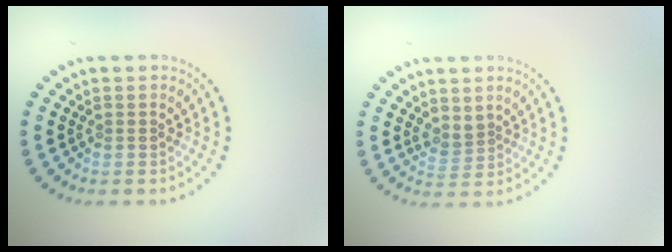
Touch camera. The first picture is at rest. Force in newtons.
{"total": 1.7, "press": 1.2, "slide": 1.2}